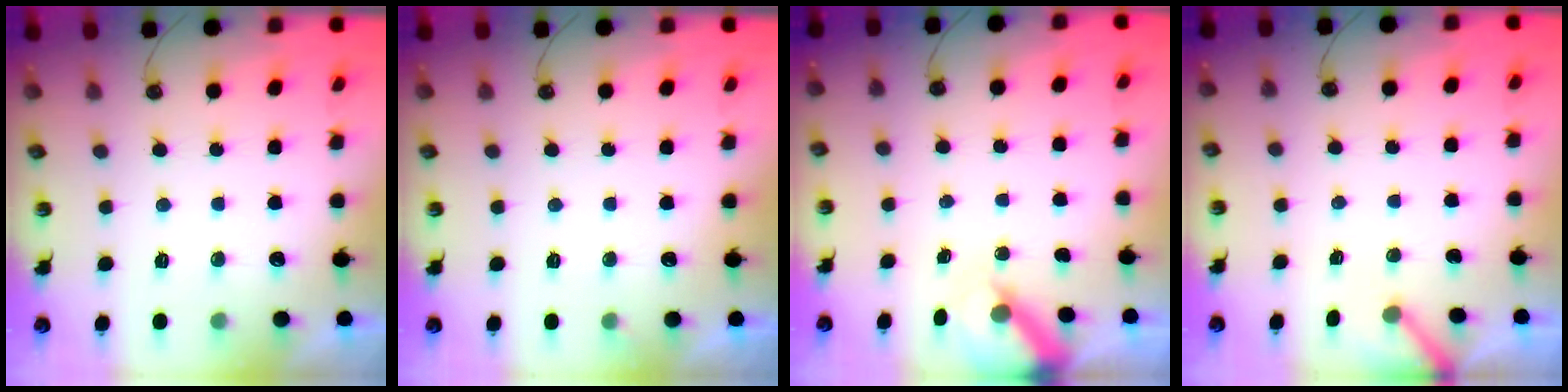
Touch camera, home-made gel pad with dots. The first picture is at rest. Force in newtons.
{"total": 1.8, "press": 1.8, "slide": 0.1}
{"total": 6.6, "press": 6.6, "slide": 0.1}
{"total": 3.8, "press": 3.8, "slide": 0.2}